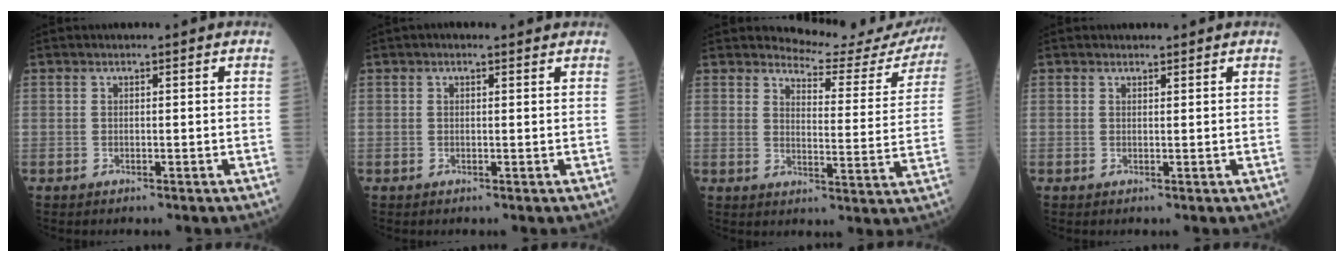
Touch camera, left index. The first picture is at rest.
{"total": 1.4, "force": [1.1, 0.6, 0.7], "torque": [-0.010, 0.013, 0.013]}
{"total": 14.3, "force": [14.2, 1.5, 1.2], "torque": [0.005, -0.082, 0.150]}
{"total": 1.0, "force": [0.9, 0.3, 0.0], "torque": [0.001, 0.000, 0.013]}